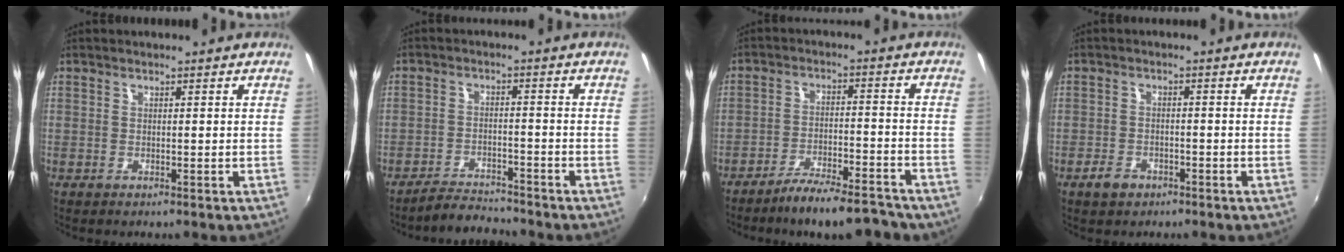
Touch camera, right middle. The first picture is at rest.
{"total": 5.4, "force": [-5.3, 0.7, 0.8], "torque": [-0.038, 0.005, -0.089]}
{"total": 10.6, "force": [-9.0, 2.2, 5.1], "torque": [-0.094, 0.001, -0.141]}
{"total": 3.3, "force": [-2.2, 2.0, 1.3], "torque": [-0.034, 0.003, -0.037]}